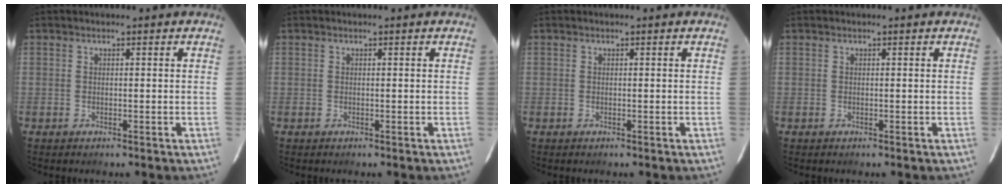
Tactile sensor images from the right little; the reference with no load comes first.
{"total": 0.0}
{"total": 0.0}
{"total": 0.0}